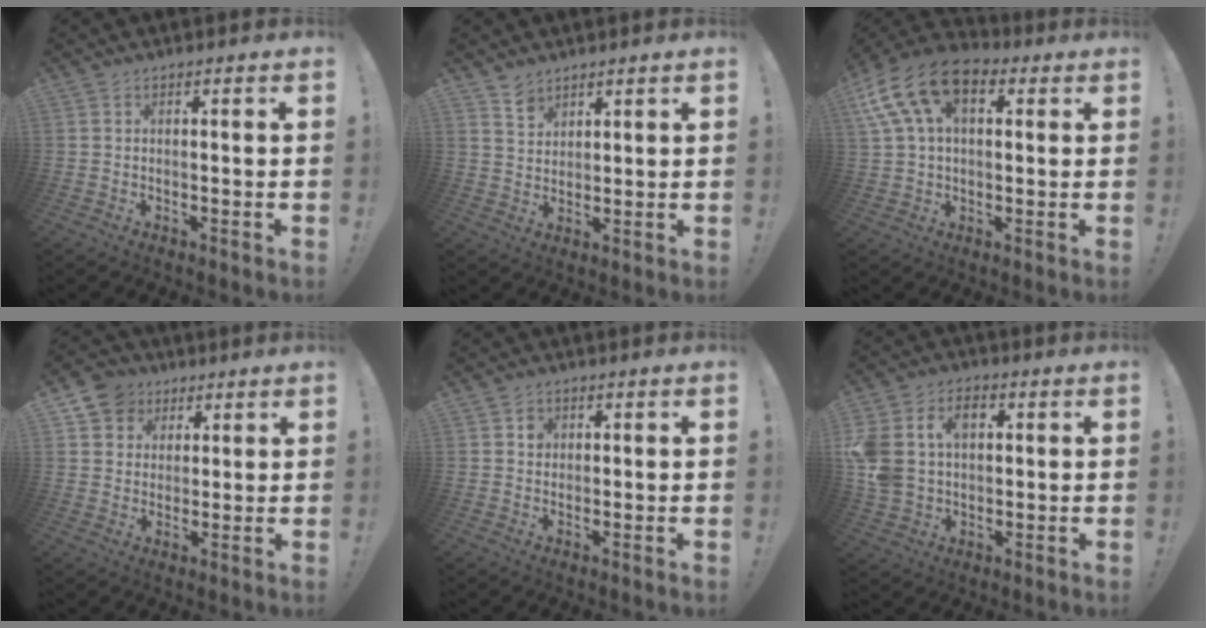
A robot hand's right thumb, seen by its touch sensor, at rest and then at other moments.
{"total": 4.9, "force": [4.0, 2.7, 0.8], "torque": [-0.008, -0.031, 0.076]}
{"total": 16.3, "force": [6.7, 9.9, 11.0], "torque": [-0.207, -0.017, 0.121]}
{"total": 8.5, "force": [3.9, 7.3, 1.8], "torque": [-0.023, -0.021, 0.077]}
{"total": 2.2, "force": [0.6, 2.0, 0.7], "torque": [0.006, -0.004, 0.006]}
{"total": 13.2, "force": [3.5, 10.1, 7.7], "torque": [-0.152, -0.006, 0.065]}